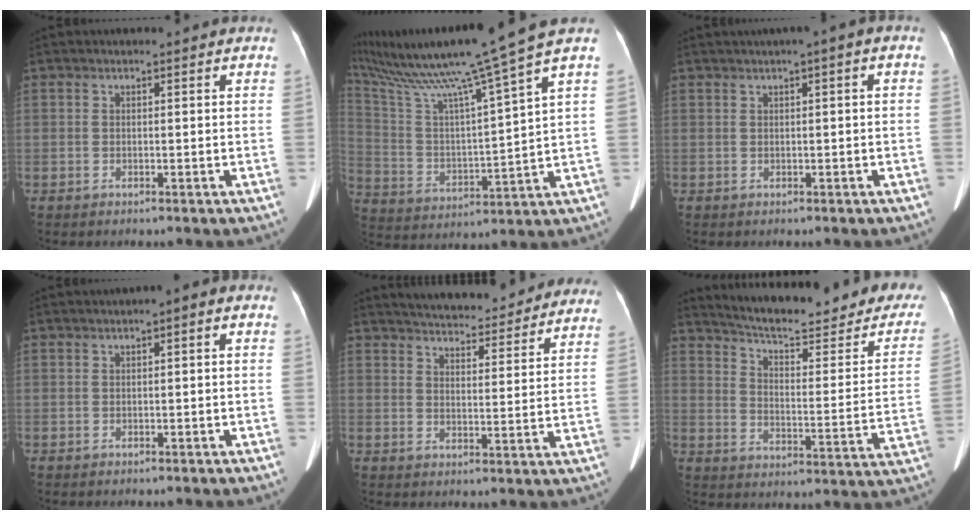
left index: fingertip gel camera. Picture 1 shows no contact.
{"total": 19.6, "force": [15.9, -2.9, 11.2], "torque": [-0.212, -0.022, 0.278]}
{"total": 2.2, "force": [0.5, 0.1, 2.2], "torque": [-0.032, 0.013, 0.007]}
{"total": 2.0, "force": [-0.2, 0.8, 1.9], "torque": [-0.021, 0.018, -0.008]}
{"total": 17.6, "force": [16.1, 3.5, 6.2], "torque": [-0.082, 0.005, 0.207]}
{"total": 27.3, "force": [23.8, 4.8, 12.6], "torque": [-0.182, -0.067, 0.292]}